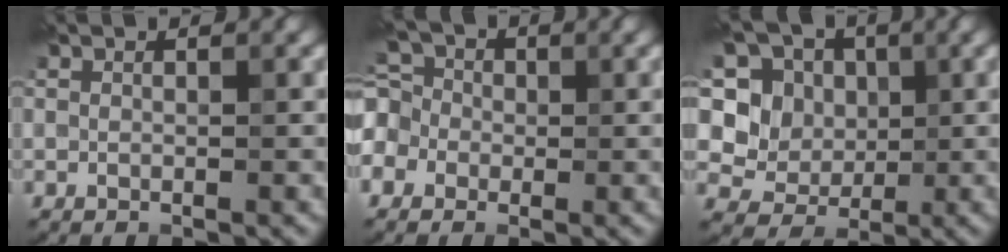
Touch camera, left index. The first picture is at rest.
{"total": 6.4, "force": [-0.7, 5.6, 3.0], "torque": [-0.075, 0.032, -0.054]}
{"total": 5.2, "force": [1.4, 4.5, 2.2], "torque": [-0.042, 0.004, 0.006]}